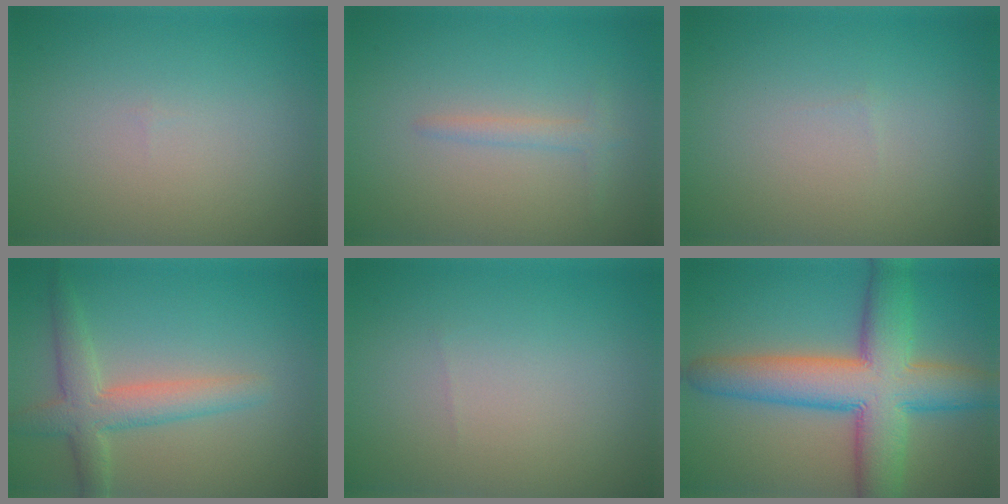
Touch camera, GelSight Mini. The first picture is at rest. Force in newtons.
{"total": 1.3, "press": 1.3, "slide": 0.1}
{"total": 0.0}
{"total": 4.2, "press": 4.2, "slide": 0.0}
{"total": 0.0}
{"total": 10.5, "press": 10.5, "slide": 0.4}